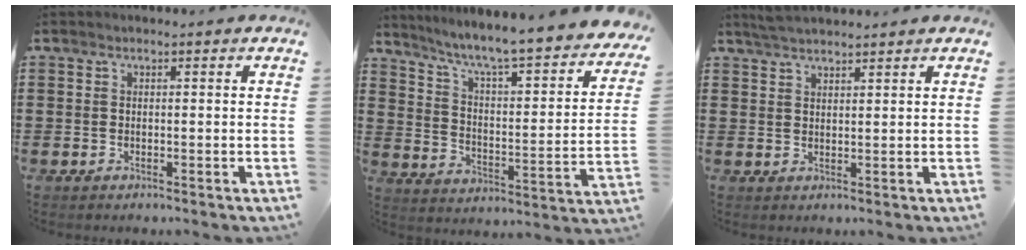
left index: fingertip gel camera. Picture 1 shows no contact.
{"total": 6.0, "force": [4.9, -0.5, 3.4], "torque": [-0.089, -0.052, 0.073]}
{"total": 2.8, "force": [2.7, 0.0, 0.8], "torque": [-0.022, 0.001, 0.051]}